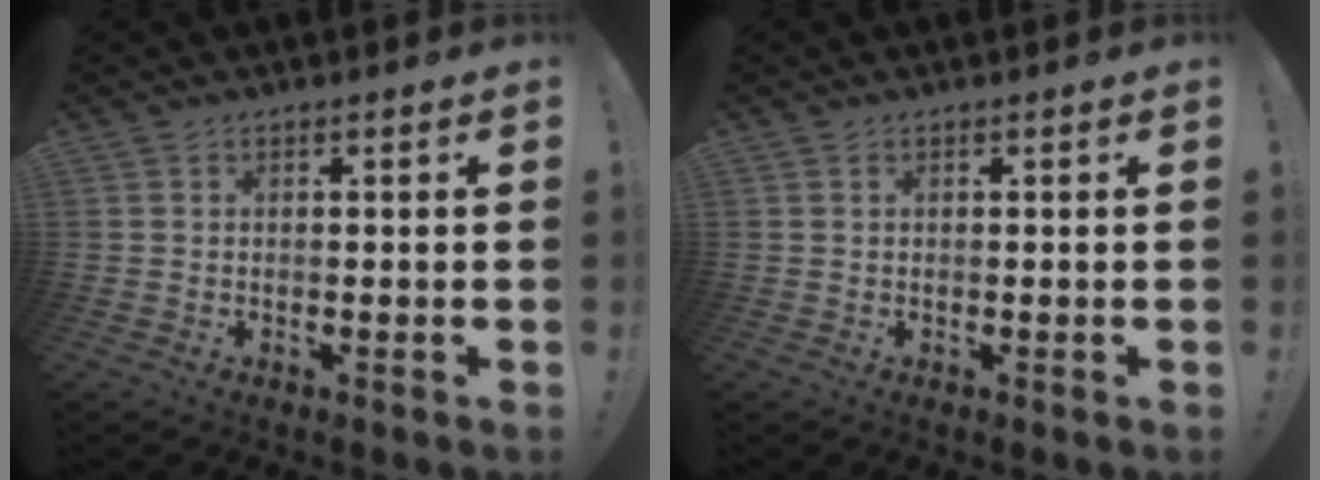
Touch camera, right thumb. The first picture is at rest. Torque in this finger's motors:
{"motor_torque": [0.00, 0.16, 0.05, -0.11, 0.03]}